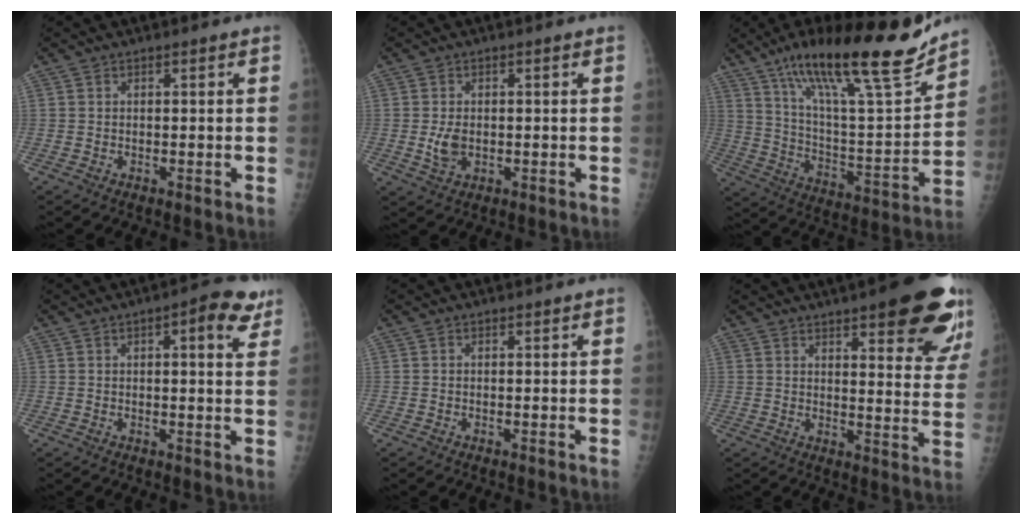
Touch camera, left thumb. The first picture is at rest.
{"total": 3.7, "force": [-0.4, 2.4, 2.8], "torque": [-0.050, -0.002, -0.002]}
{"total": 26.5, "force": [18.5, 5.5, 18.2], "torque": [-0.272, -0.065, 0.309]}
{"total": 7.2, "force": [3.5, 2.4, 5.9], "torque": [-0.059, -0.007, 0.036]}
{"total": 0.0}
{"total": 20.3, "force": [12.2, 5.5, 15.3], "torque": [-0.164, -0.047, 0.145]}